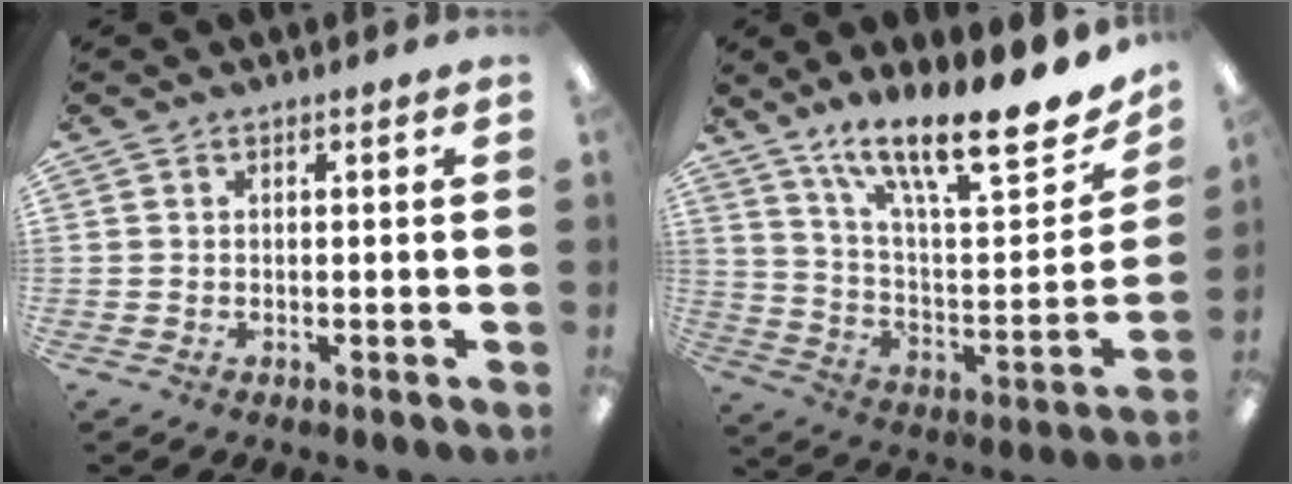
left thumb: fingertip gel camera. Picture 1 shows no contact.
{"total": 19.2, "force": [14.9, 4.3, 11.3], "torque": [-0.180, -0.113, 0.248]}